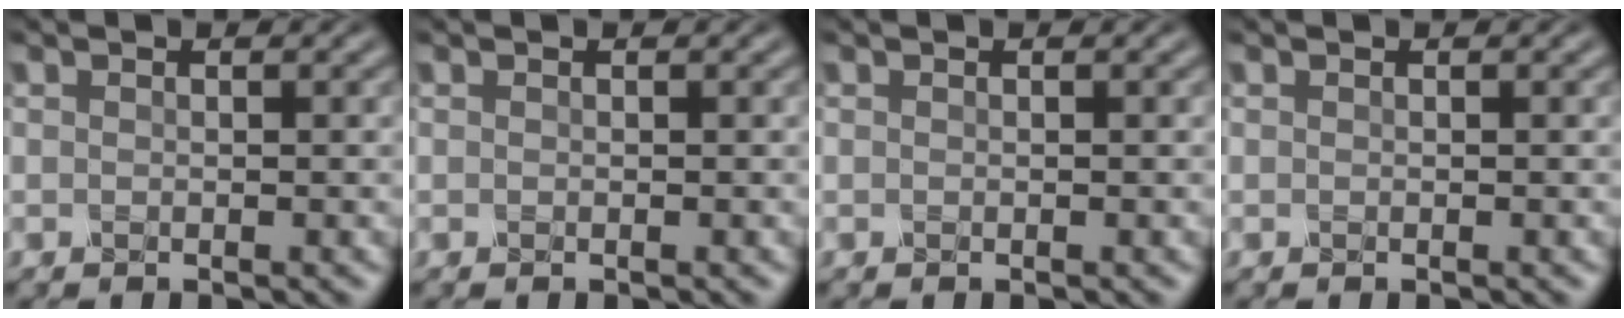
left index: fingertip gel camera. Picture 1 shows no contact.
{"total": 0.0}
{"total": 0.0}
{"total": 0.0}